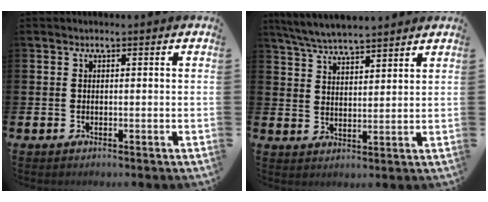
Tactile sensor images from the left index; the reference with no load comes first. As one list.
[{"total": 6.0, "force": [5.8, 0.5, 1.3], "torque": [-0.051, -0.022, 0.107]}]